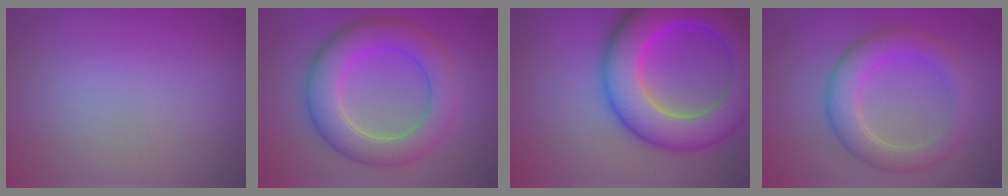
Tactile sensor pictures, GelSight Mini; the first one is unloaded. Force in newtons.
{"total": 7.1, "press": 7.1, "slide": 0.3}
{"total": 11.6, "press": 11.6, "slide": 0.2}
{"total": 4.8, "press": 4.8, "slide": 0.3}